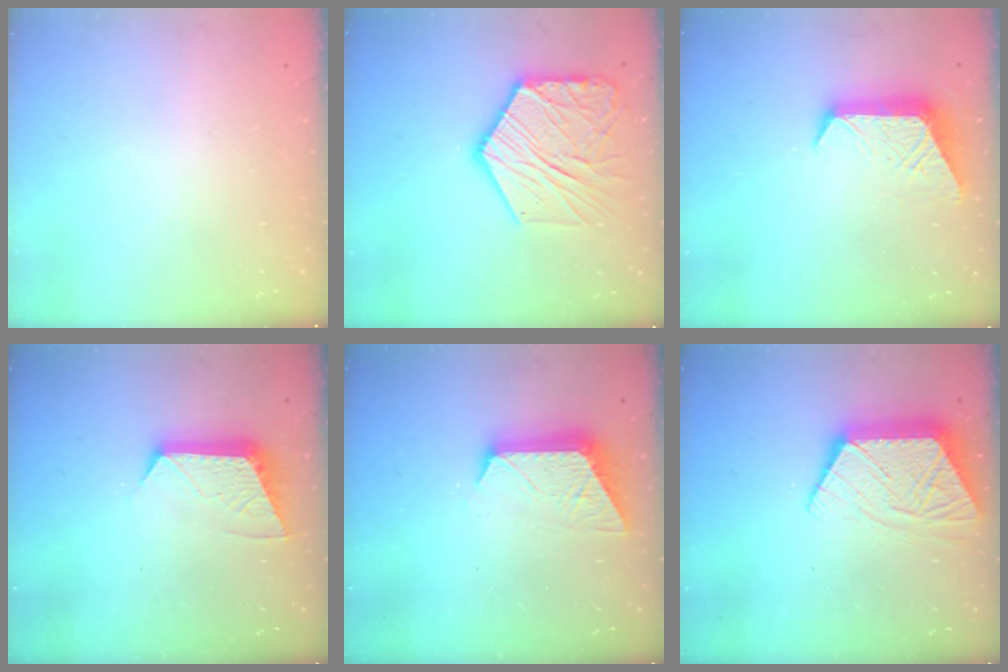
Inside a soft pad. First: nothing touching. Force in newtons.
{"total": 17.8, "press": 17.8, "slide": 1.4}
{"total": 10.4, "press": 10.4, "slide": 0.3}
{"total": 10.2, "press": 10.1, "slide": 0.5}
{"total": 11.0, "press": 10.9, "slide": 1.0}
{"total": 13.3, "press": 13.3, "slide": 1.0}